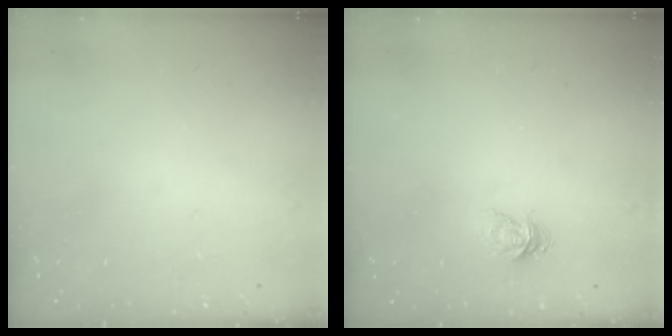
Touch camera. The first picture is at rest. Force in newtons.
{"total": 3.2, "press": 3.2, "slide": 0.2}